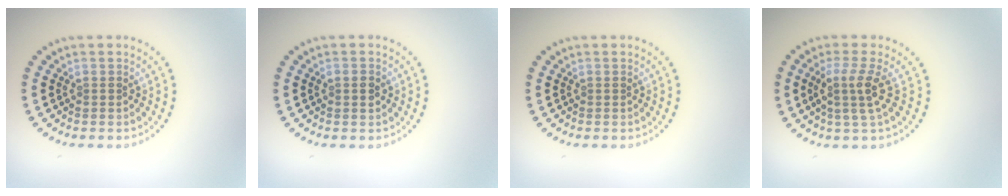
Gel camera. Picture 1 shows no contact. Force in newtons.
{"total": 1.4, "press": 1.4, "slide": 0.2}
{"total": 0.0}
{"total": 3.0, "press": 2.3, "slide": 1.9}